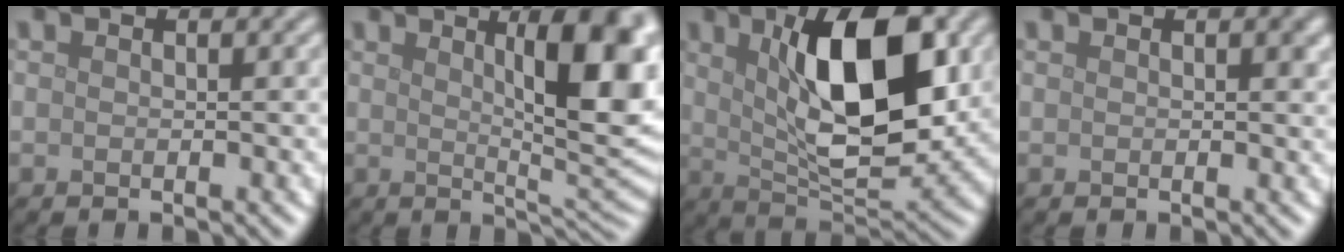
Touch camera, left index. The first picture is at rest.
{"total": 10.0, "force": [2.7, 2.8, 9.2], "torque": [-0.101, 0.006, 0.042]}
{"total": 10.9, "force": [2.9, 4.0, 9.7], "torque": [-0.150, -0.001, 0.049]}
{"total": 1.2, "force": [0.6, 0.6, 0.9], "torque": [-0.009, 0.000, 0.010]}